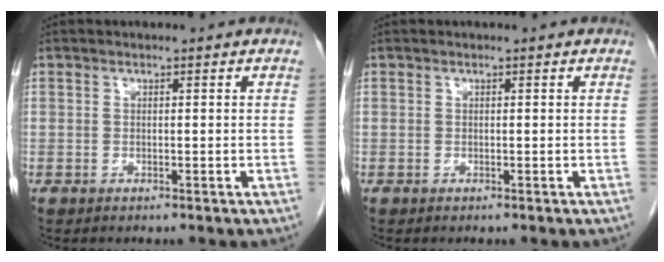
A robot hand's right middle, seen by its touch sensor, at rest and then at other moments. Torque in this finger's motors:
{"motor_torque": [-0.46, -0.26, 0.00, -0.01]}